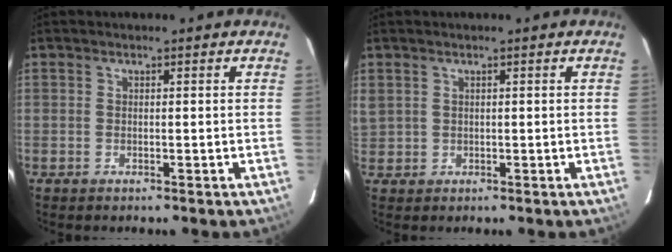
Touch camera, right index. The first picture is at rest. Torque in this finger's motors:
{"motor_torque": [1.56, -0.32, 0.72, 0.20]}